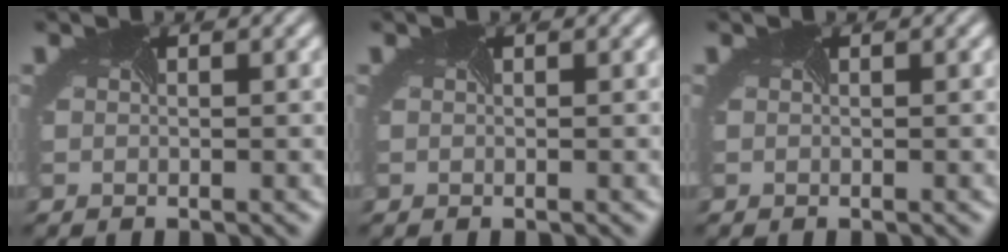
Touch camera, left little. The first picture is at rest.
{"total": 0.0}
{"total": 0.0}